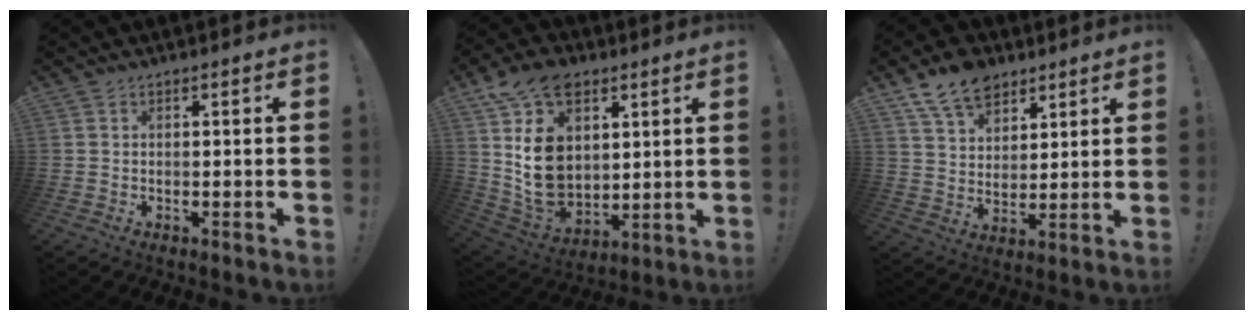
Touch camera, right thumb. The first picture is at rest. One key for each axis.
{"total": 20.4, "fx": 6.3, "fy": 14.6, "fz": 12.8, "tx": -0.249, "ty": -0.038, "tz": 0.119}
{"total": 12.2, "fx": 8.5, "fy": 7.5, "fz": 4.6, "tx": -0.075, "ty": -0.045, "tz": 0.163}